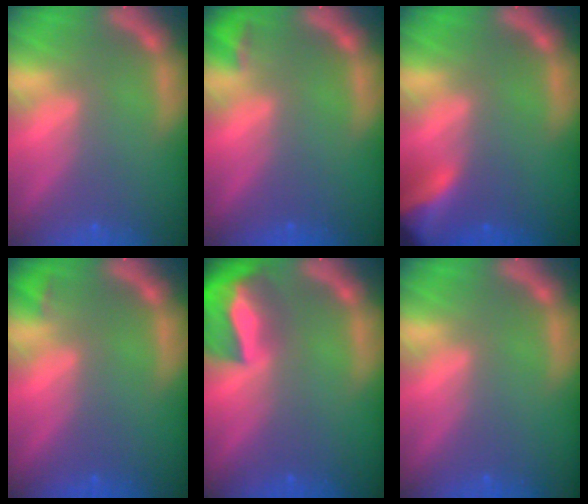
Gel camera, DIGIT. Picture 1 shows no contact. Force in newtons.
{"total": 1.4}
{"total": 6.9}
{"total": 0.9}
{"total": 9.4}
{"total": 0.0}